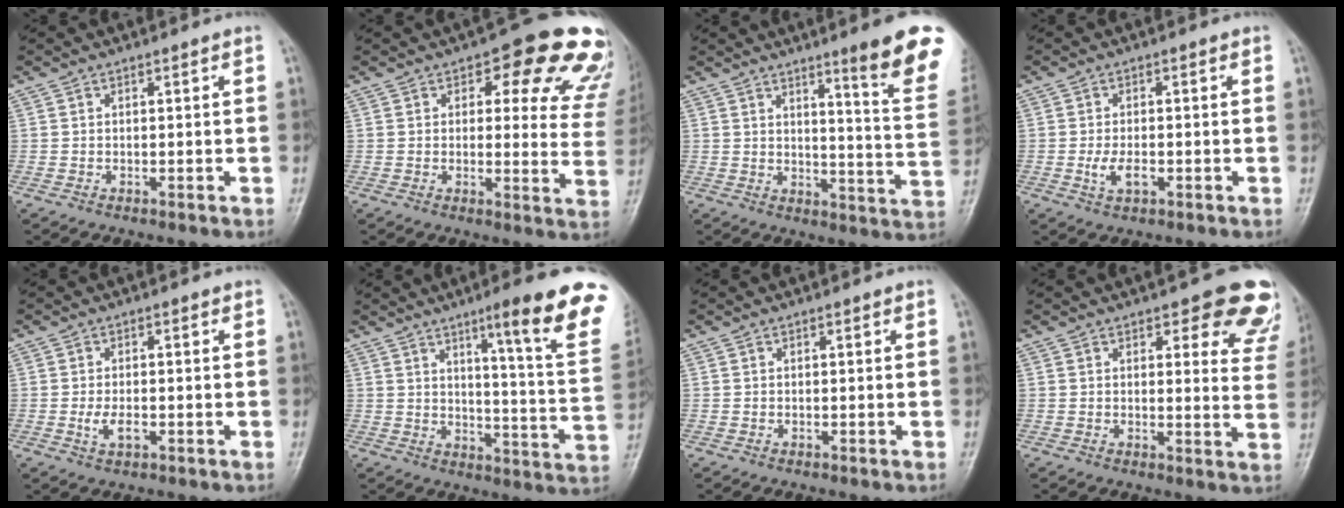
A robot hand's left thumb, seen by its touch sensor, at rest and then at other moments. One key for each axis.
{"total": 17.2, "fx": 9.9, "fy": 7.8, "fz": 11.7, "tx": -0.076, "ty": -0.040, "tz": 0.096}
{"total": 14.9, "fx": 9.5, "fy": 1.2, "fz": 11.5, "tx": -0.122, "ty": -0.063, "tz": 0.121}
{"total": 3.8, "fx": -1.0, "fy": 2.1, "fz": 3.0, "tx": -0.055, "ty": -0.001, "tz": -0.020}
{"total": 3.4, "fx": -0.8, "fy": 1.9, "fz": 2.7, "tx": -0.047, "ty": -0.002, "tz": -0.016}
{"total": 18.5, "fx": 11.0, "fy": 1.7, "fz": 14.8, "tx": -0.167, "ty": -0.056, "tz": 0.143}
{"total": 0.0}
{"total": 12.1, "fx": 8.6, "fy": 4.8, "fz": 7.0, "tx": -0.023, "ty": -0.040, "tz": 0.076}